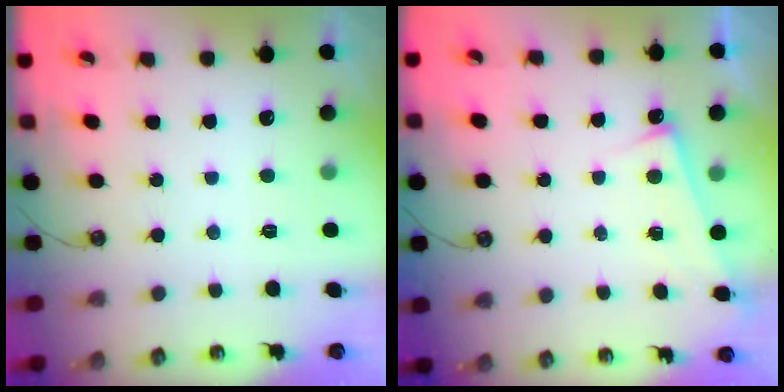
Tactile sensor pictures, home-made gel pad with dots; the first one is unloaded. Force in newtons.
{"total": 2.5, "press": 2.5, "slide": 0.4}